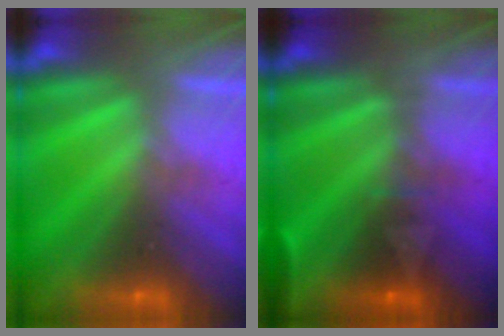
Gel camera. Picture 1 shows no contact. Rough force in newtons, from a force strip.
{"total": 2.9}